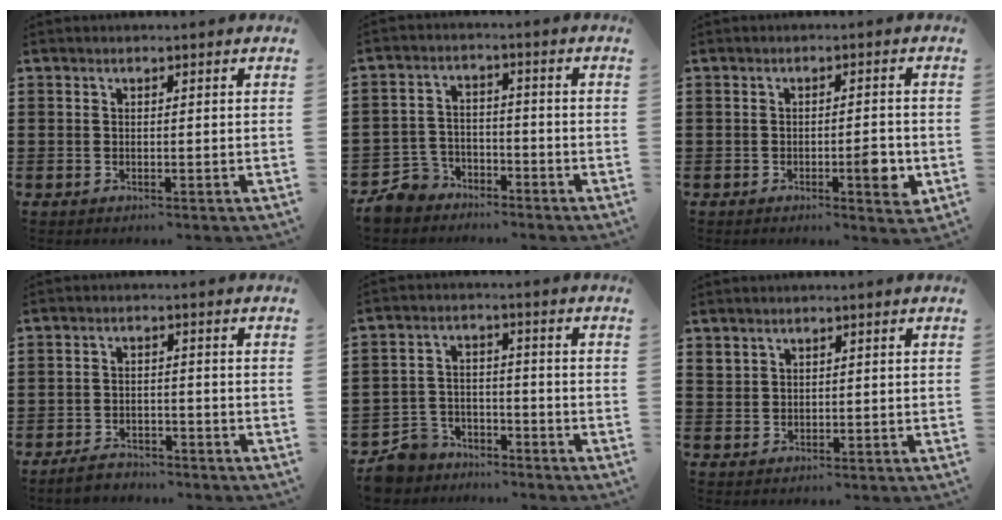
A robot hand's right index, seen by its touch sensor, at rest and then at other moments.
{"total": 5.5, "force": [-4.7, 2.6, 0.9], "torque": [-0.055, 0.004, -0.105]}
{"total": 4.6, "force": [-1.5, 0.9, 4.2], "torque": [-0.057, -0.004, -0.025]}
{"total": 2.7, "force": [-2.5, 0.7, 0.5], "torque": [-0.012, 0.007, -0.052]}
{"total": 6.1, "force": [-5.6, 2.2, 0.7], "torque": [-0.040, 0.010, -0.119]}
{"total": 1.5, "force": [1.3, 0.7, 0.0], "torque": [-0.002, 0.003, 0.027]}